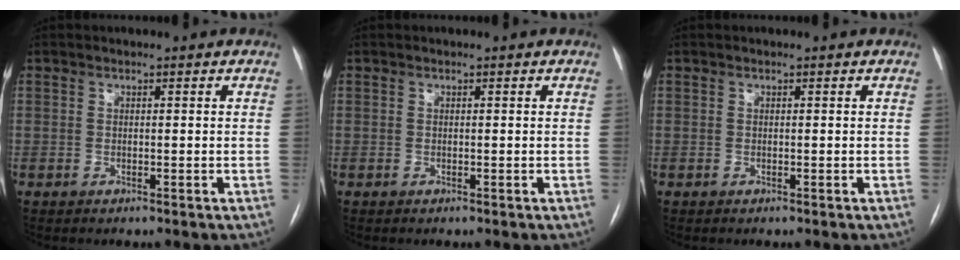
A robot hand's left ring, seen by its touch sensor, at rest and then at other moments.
{"total": 0.0}
{"total": 0.0}